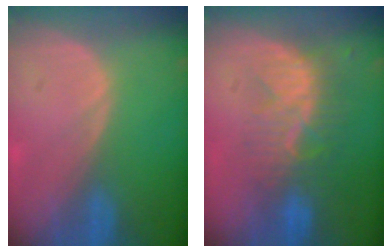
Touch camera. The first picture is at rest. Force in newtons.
{"total": 8.5, "press": 7.7, "slide": 3.5}